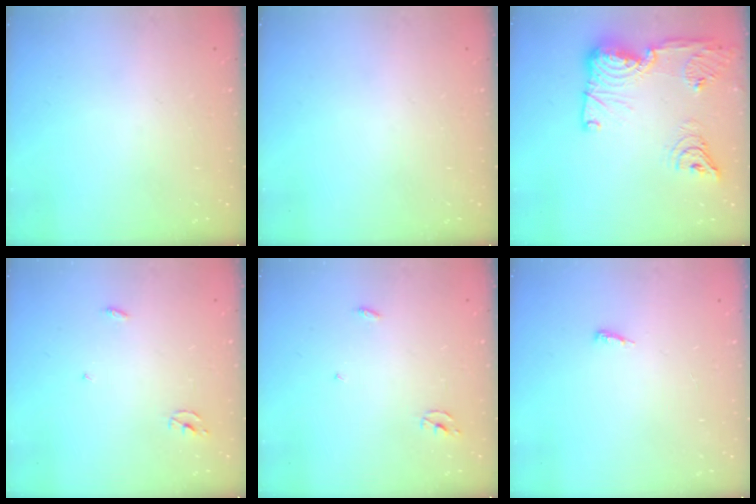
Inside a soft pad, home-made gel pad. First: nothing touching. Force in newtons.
{"total": 0.0}
{"total": 21.8, "press": 20.6, "slide": 6.9}
{"total": 2.3, "press": 2.3, "slide": 0.2}
{"total": 2.3, "press": 2.3, "slide": 0.2}
{"total": 4.6, "press": 4.5, "slide": 0.9}